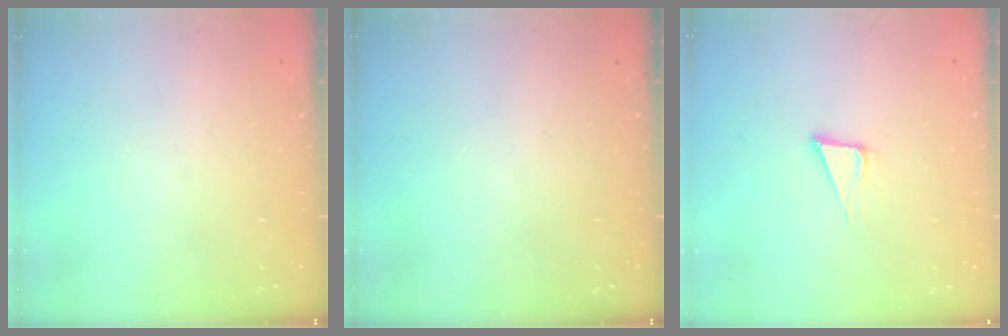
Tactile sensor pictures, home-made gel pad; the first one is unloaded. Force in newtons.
{"total": 0.0}
{"total": 3.8, "press": 1.9, "slide": 3.3}